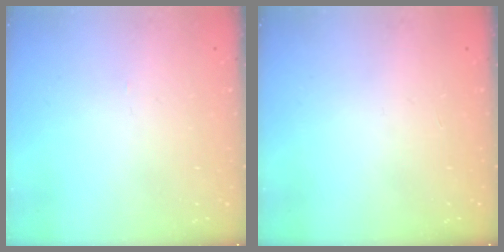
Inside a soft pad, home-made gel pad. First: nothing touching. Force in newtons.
{"total": 0.0}